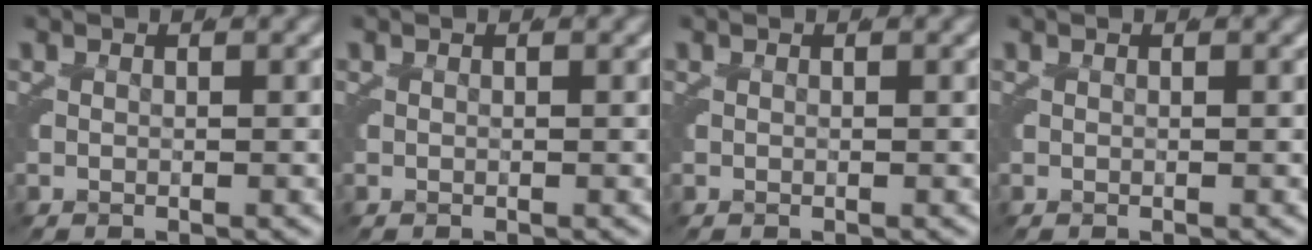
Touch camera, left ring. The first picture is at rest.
{"total": 0.0}
{"total": 0.0}
{"total": 0.0}